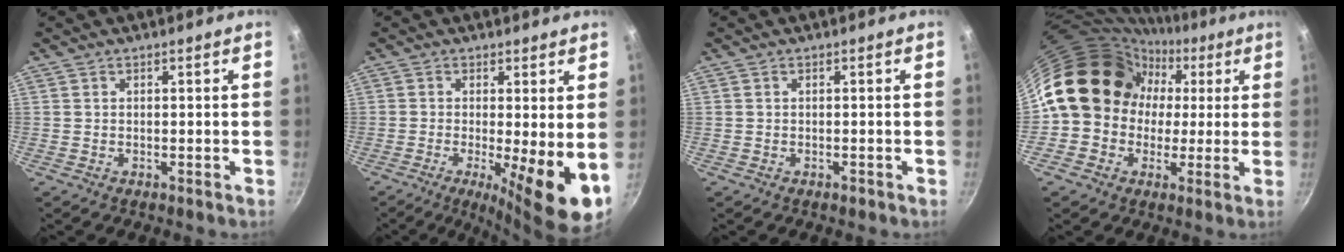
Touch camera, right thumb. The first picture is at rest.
{"total": 10.6, "force": [-1.6, 2.2, 10.2], "torque": [-0.148, -0.012, -0.022]}
{"total": 0.7, "force": [-0.4, 0.4, 0.4], "torque": [-0.007, 0.003, -0.005]}
{"total": 16.7, "force": [0.9, 14.8, 7.8], "torque": [-0.086, 0.046, 0.004]}